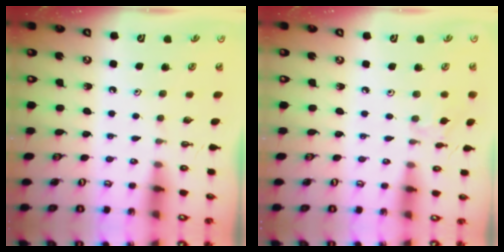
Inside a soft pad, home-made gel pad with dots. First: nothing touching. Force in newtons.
{"total": 4.2, "press": 4.2, "slide": 0.6}